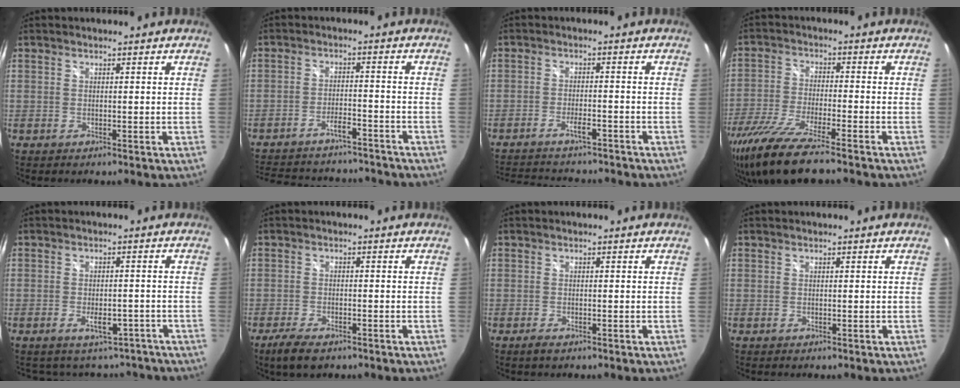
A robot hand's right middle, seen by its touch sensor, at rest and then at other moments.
{"total": 18.1, "force": [-16.0, 5.2, 6.7], "torque": [-0.151, 0.008, -0.219]}
{"total": 12.3, "force": [-10.8, 3.0, 5.1], "torque": [-0.117, -0.011, -0.160]}
{"total": 14.9, "force": [-11.7, 1.4, 9.1], "torque": [-0.200, -0.048, -0.217]}
{"total": 7.7, "force": [-6.0, 4.0, 2.6], "torque": [-0.039, 0.016, -0.066]}
{"total": 5.5, "force": [-3.9, 1.9, 3.3], "torque": [-0.084, -0.016, -0.071]}
{"total": 1.5, "force": [-1.1, 0.5, 0.8], "torque": [-0.017, -0.005, -0.020]}
{"total": 0.0}